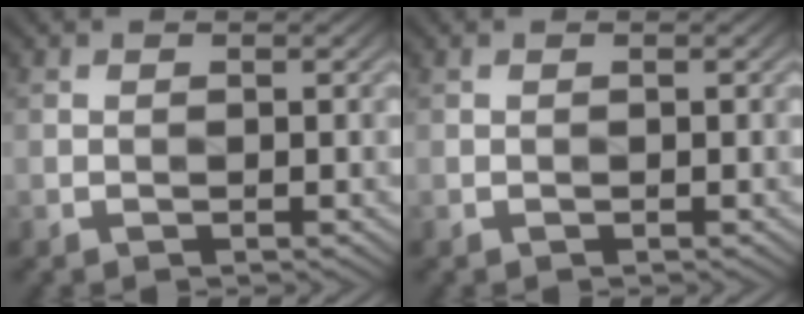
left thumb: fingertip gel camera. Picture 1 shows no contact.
{"total": 0.0}